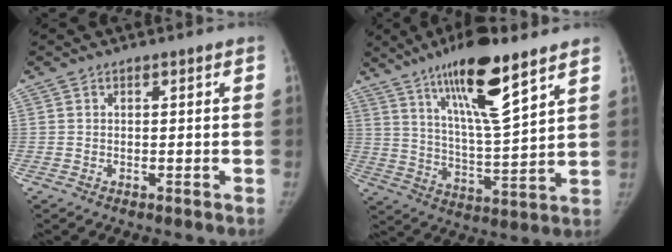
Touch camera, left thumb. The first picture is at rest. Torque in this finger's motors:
{"motor_torque": [0.88, -0.40, 1.81, -0.96, 0.45]}